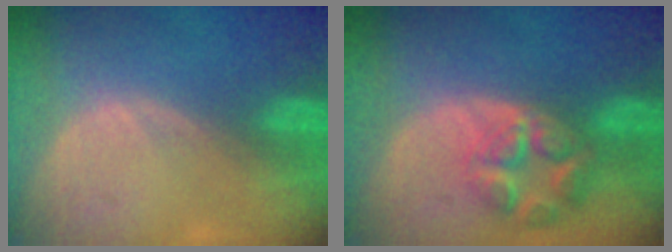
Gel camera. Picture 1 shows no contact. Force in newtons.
{"total": 7.8, "press": 7.0, "slide": 3.6}